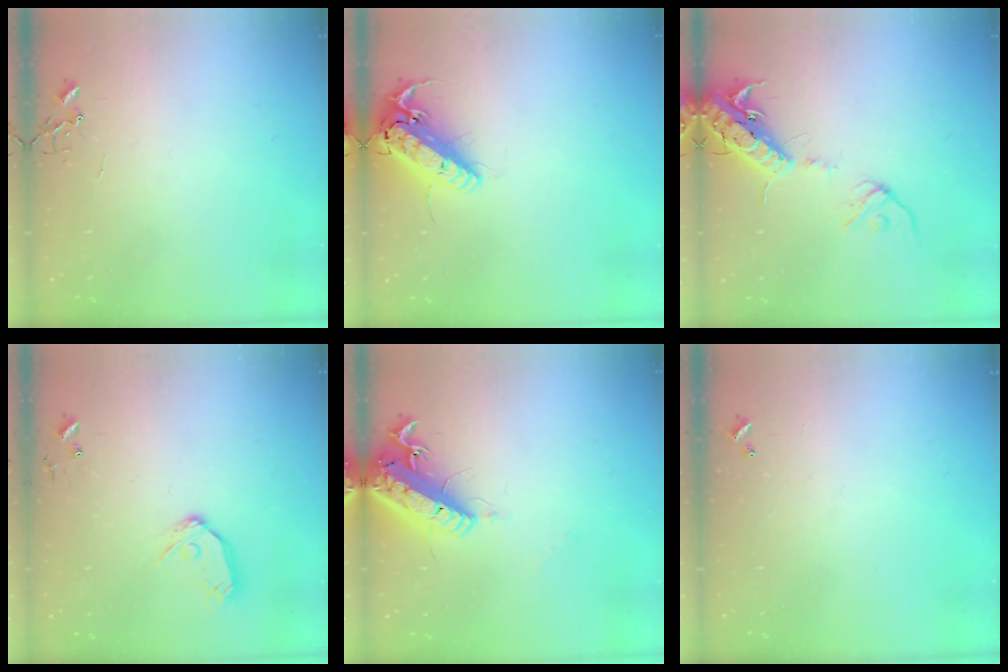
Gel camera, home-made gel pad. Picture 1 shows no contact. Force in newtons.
{"total": 16.5, "press": 16.3, "slide": 3.0}
{"total": 16.3, "press": 16.0, "slide": 3.3}
{"total": 9.6, "press": 9.6, "slide": 1.0}
{"total": 18.1, "press": 17.7, "slide": 3.6}
{"total": 0.0}